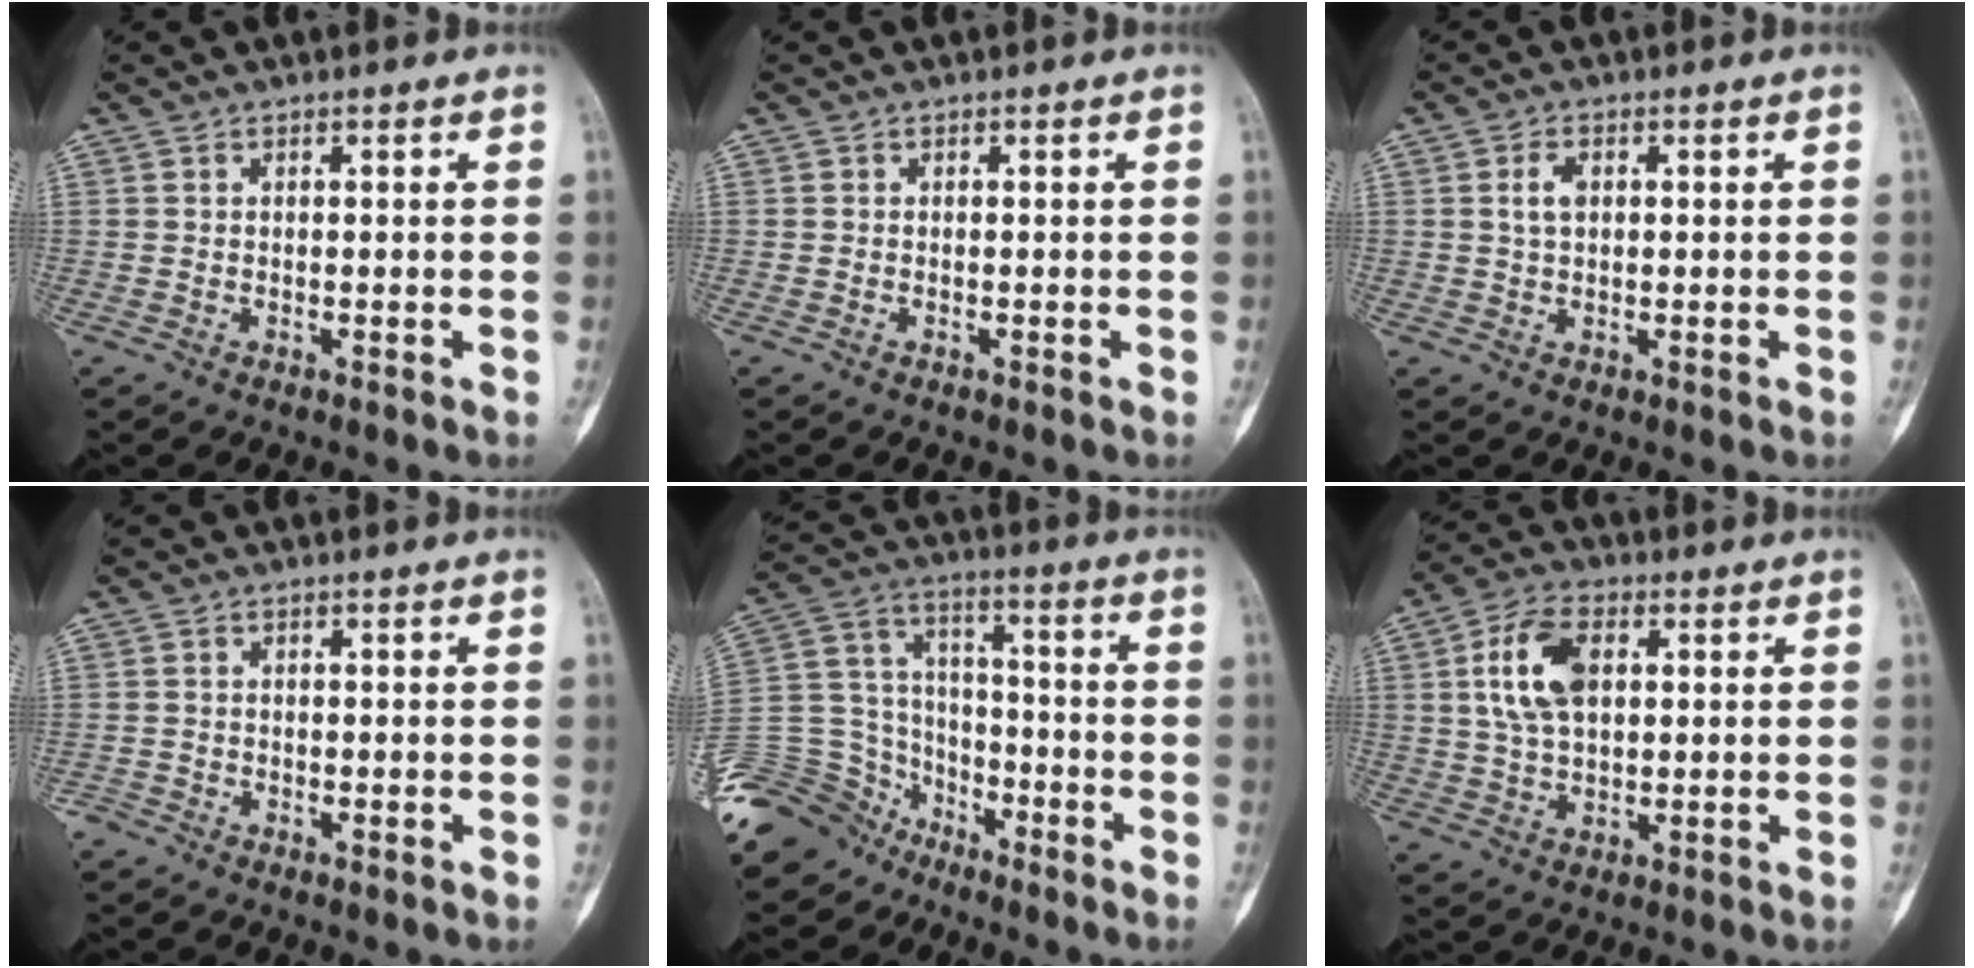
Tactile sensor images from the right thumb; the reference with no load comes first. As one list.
[{"total": 0.0}, {"total": 3.0, "force": [0.7, 1.9, 2.2], "torque": [-0.039, 0.004, 0.013]}, {"total": 1.3, "force": [-1.1, 0.7, -0.1], "torque": [0.005, 0.002, -0.026]}, {"total": 17.5, "force": [-13.2, 11.0, 3.2], "torque": [-0.060, 0.093, -0.245]}, {"total": 11.2, "force": [2.5, 6.8, 8.6], "torque": [-0.157, 0.008, 0.044]}]